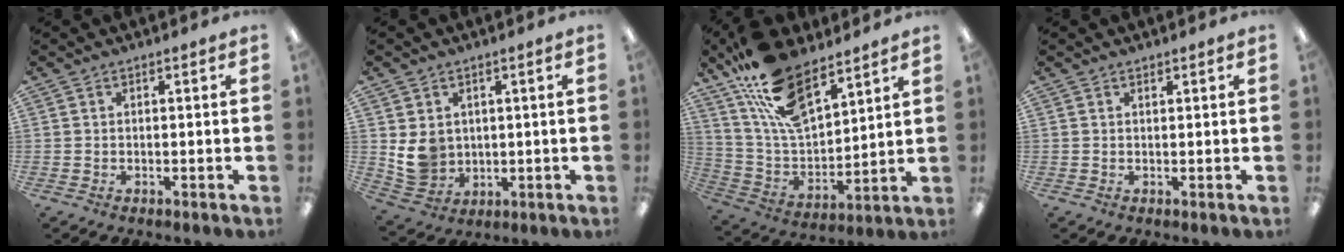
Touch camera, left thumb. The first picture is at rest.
{"total": 7.3, "force": [2.0, 6.5, 2.7], "torque": [-0.055, -0.007, 0.043]}
{"total": 18.5, "force": [12.6, 8.1, 10.9], "torque": [-0.231, -0.065, 0.226]}
{"total": 0.6, "force": [0.6, 0.2, 0.2], "torque": [-0.003, 0.000, 0.011]}